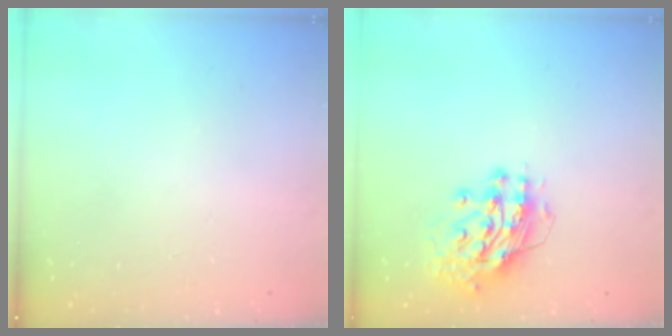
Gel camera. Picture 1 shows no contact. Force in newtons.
{"total": 12.9, "press": 12.8, "slide": 1.2}